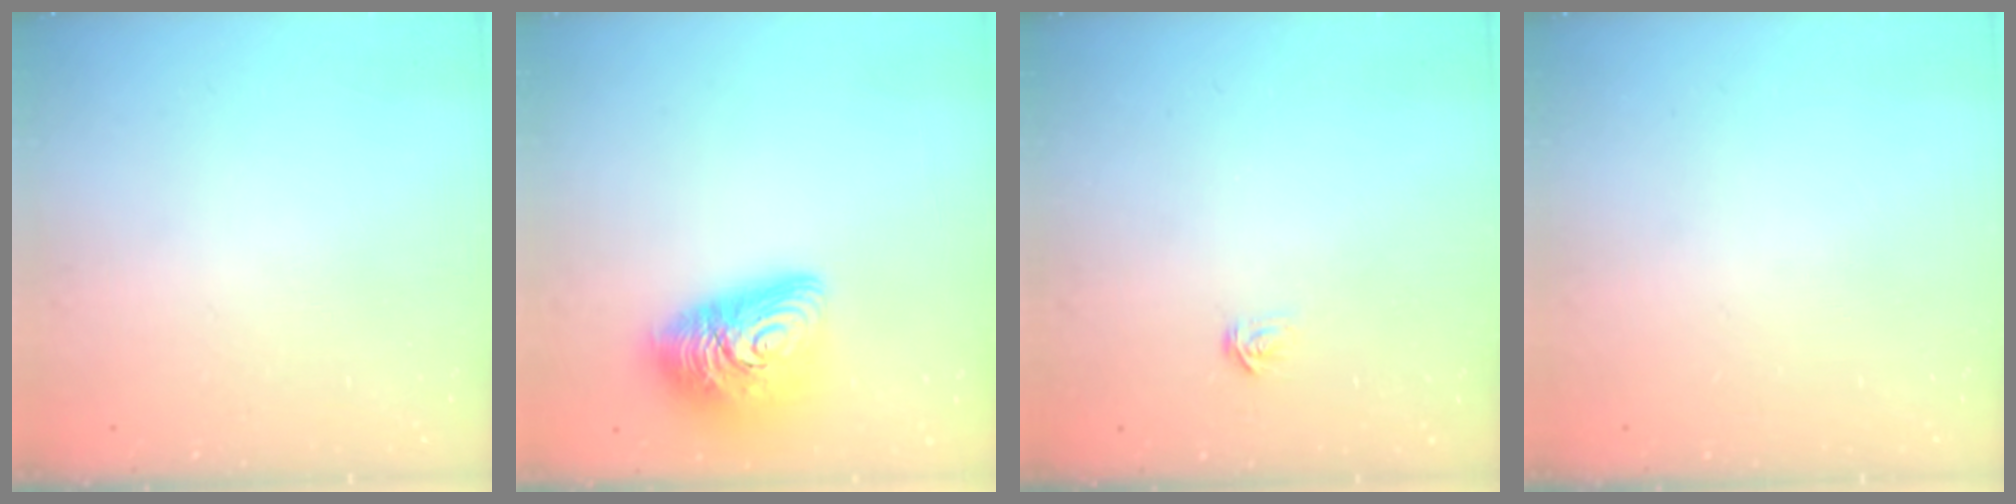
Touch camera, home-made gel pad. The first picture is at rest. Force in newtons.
{"total": 15.6, "press": 15.5, "slide": 1.1}
{"total": 2.1, "press": 2.1, "slide": 0.2}
{"total": 0.0}